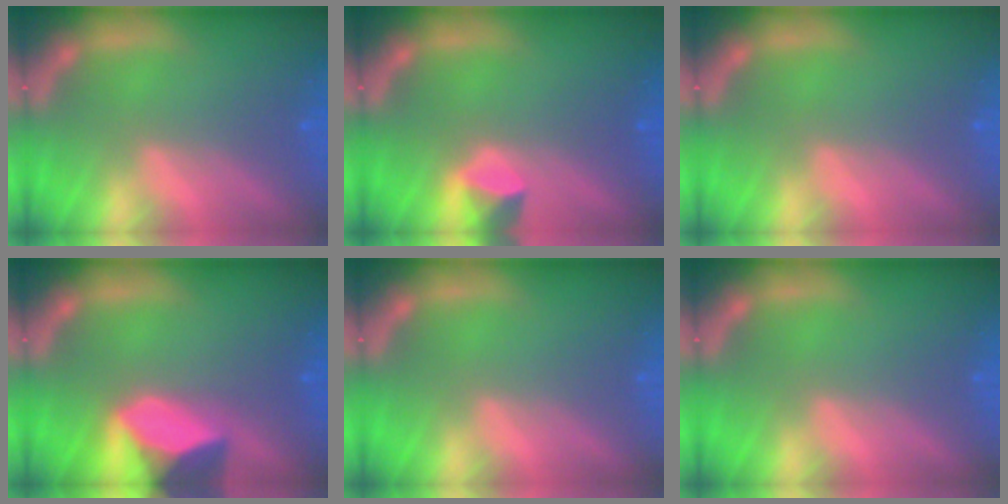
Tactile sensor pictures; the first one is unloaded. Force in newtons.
{"total": 1.9}
{"total": 0.0}
{"total": 6.9}
{"total": 0.0}
{"total": 0.0}